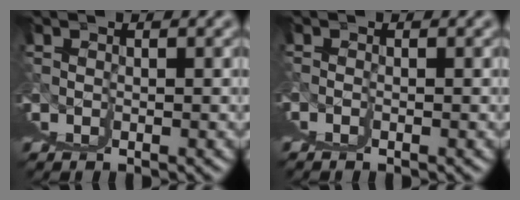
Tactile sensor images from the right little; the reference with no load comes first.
{"total": 0.7, "force": [0.1, -0.7, 0.0], "torque": [0.004, 0.007, 0.003]}